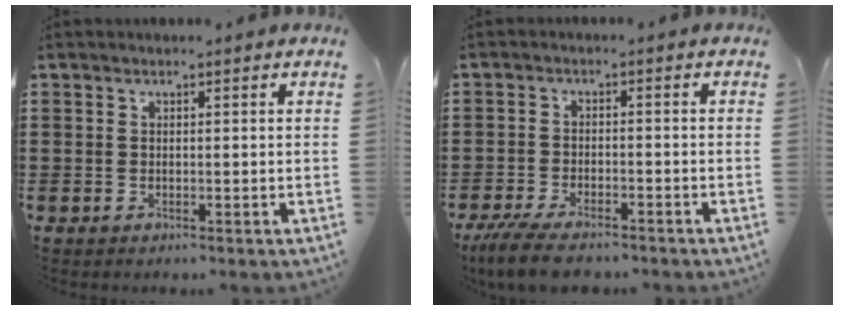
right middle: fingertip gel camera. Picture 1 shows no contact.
{"total": 4.9, "force": [-4.2, 1.0, 2.4], "torque": [-0.059, -0.006, -0.085]}